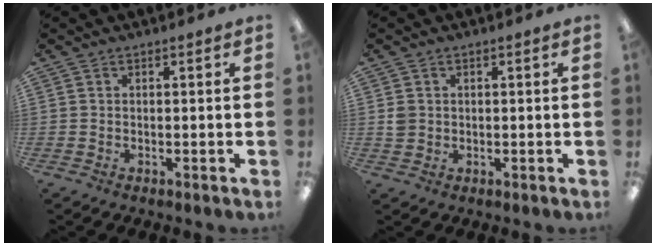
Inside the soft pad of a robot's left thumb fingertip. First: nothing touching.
{"total": 2.5, "force": [0.4, 2.3, 0.9], "torque": [-0.012, 0.001, 0.005]}